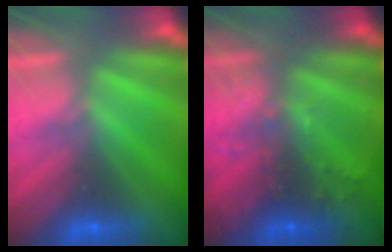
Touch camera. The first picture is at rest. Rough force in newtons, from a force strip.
{"total": 8.7}